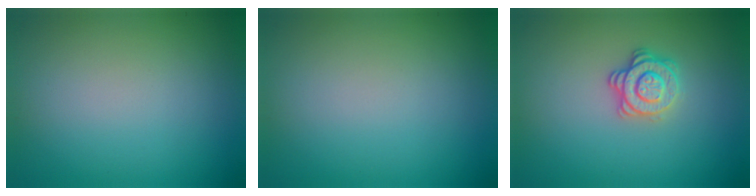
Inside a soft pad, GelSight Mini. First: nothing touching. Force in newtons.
{"total": 0.0}
{"total": 2.8, "press": 2.5, "slide": 1.2}